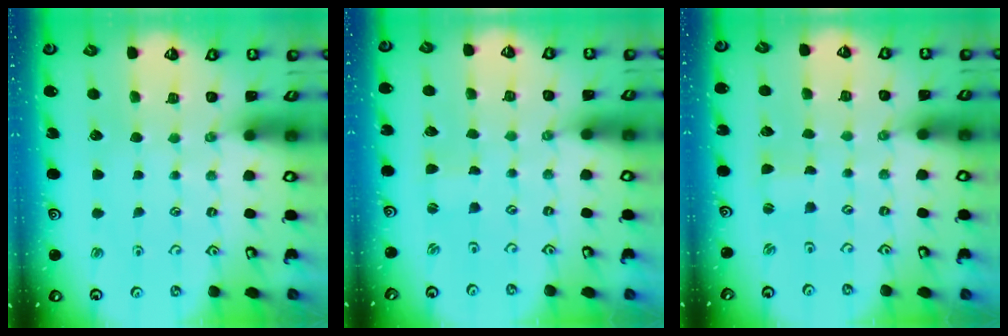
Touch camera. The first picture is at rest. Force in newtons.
{"total": 0.0}
{"total": 0.0}